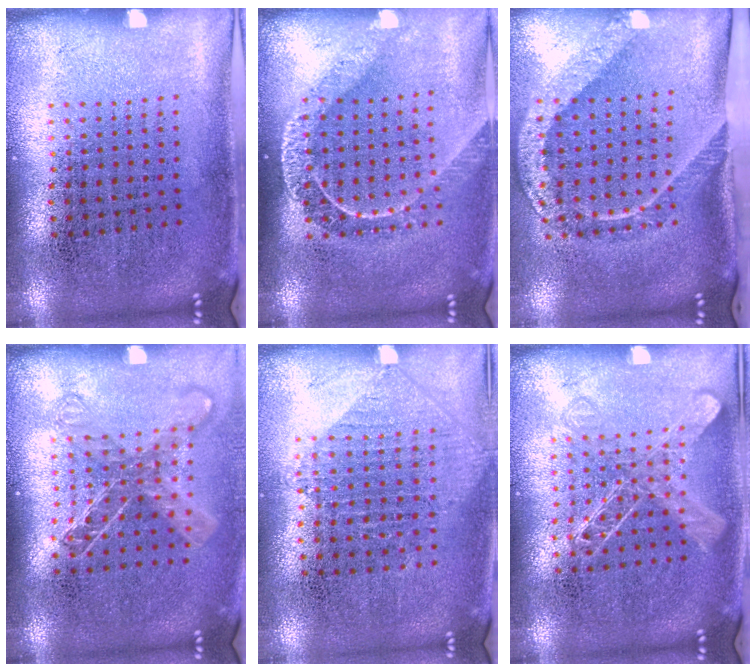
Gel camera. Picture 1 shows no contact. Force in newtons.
{"total": 1.7, "press": 1.5, "slide": 0.8}
{"total": 2.1, "press": 1.5, "slide": 1.5}
{"total": 1.5, "press": 1.2, "slide": 0.9}
{"total": 1.0, "press": 0.9, "slide": 0.2}
{"total": 2.0, "press": 1.9, "slide": 0.3}